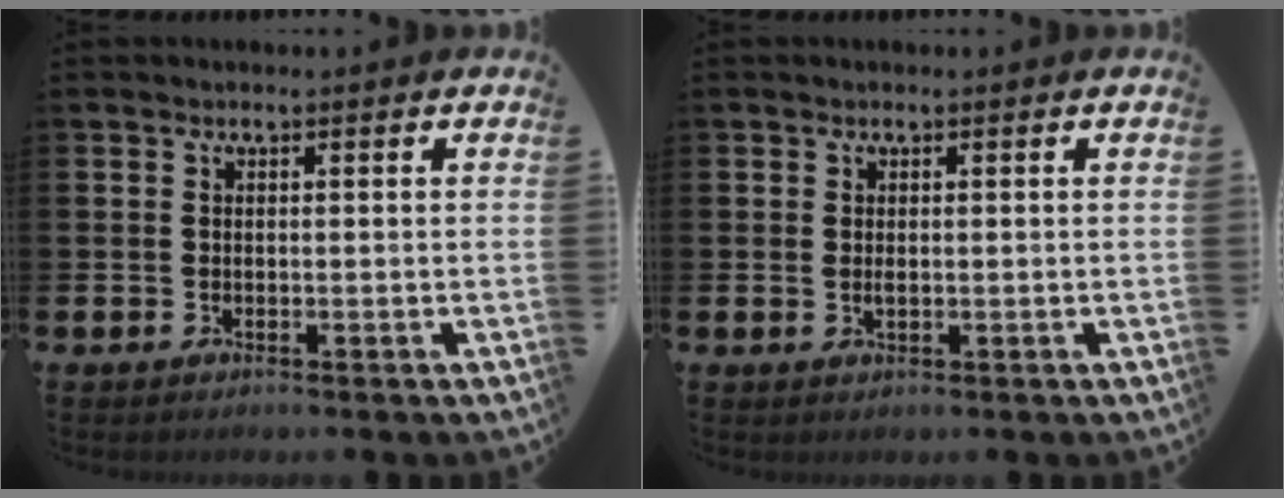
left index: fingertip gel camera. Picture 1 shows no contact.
{"total": 0.9, "force": [0.2, 0.4, 0.8], "torque": [-0.016, 0.004, 0.002]}